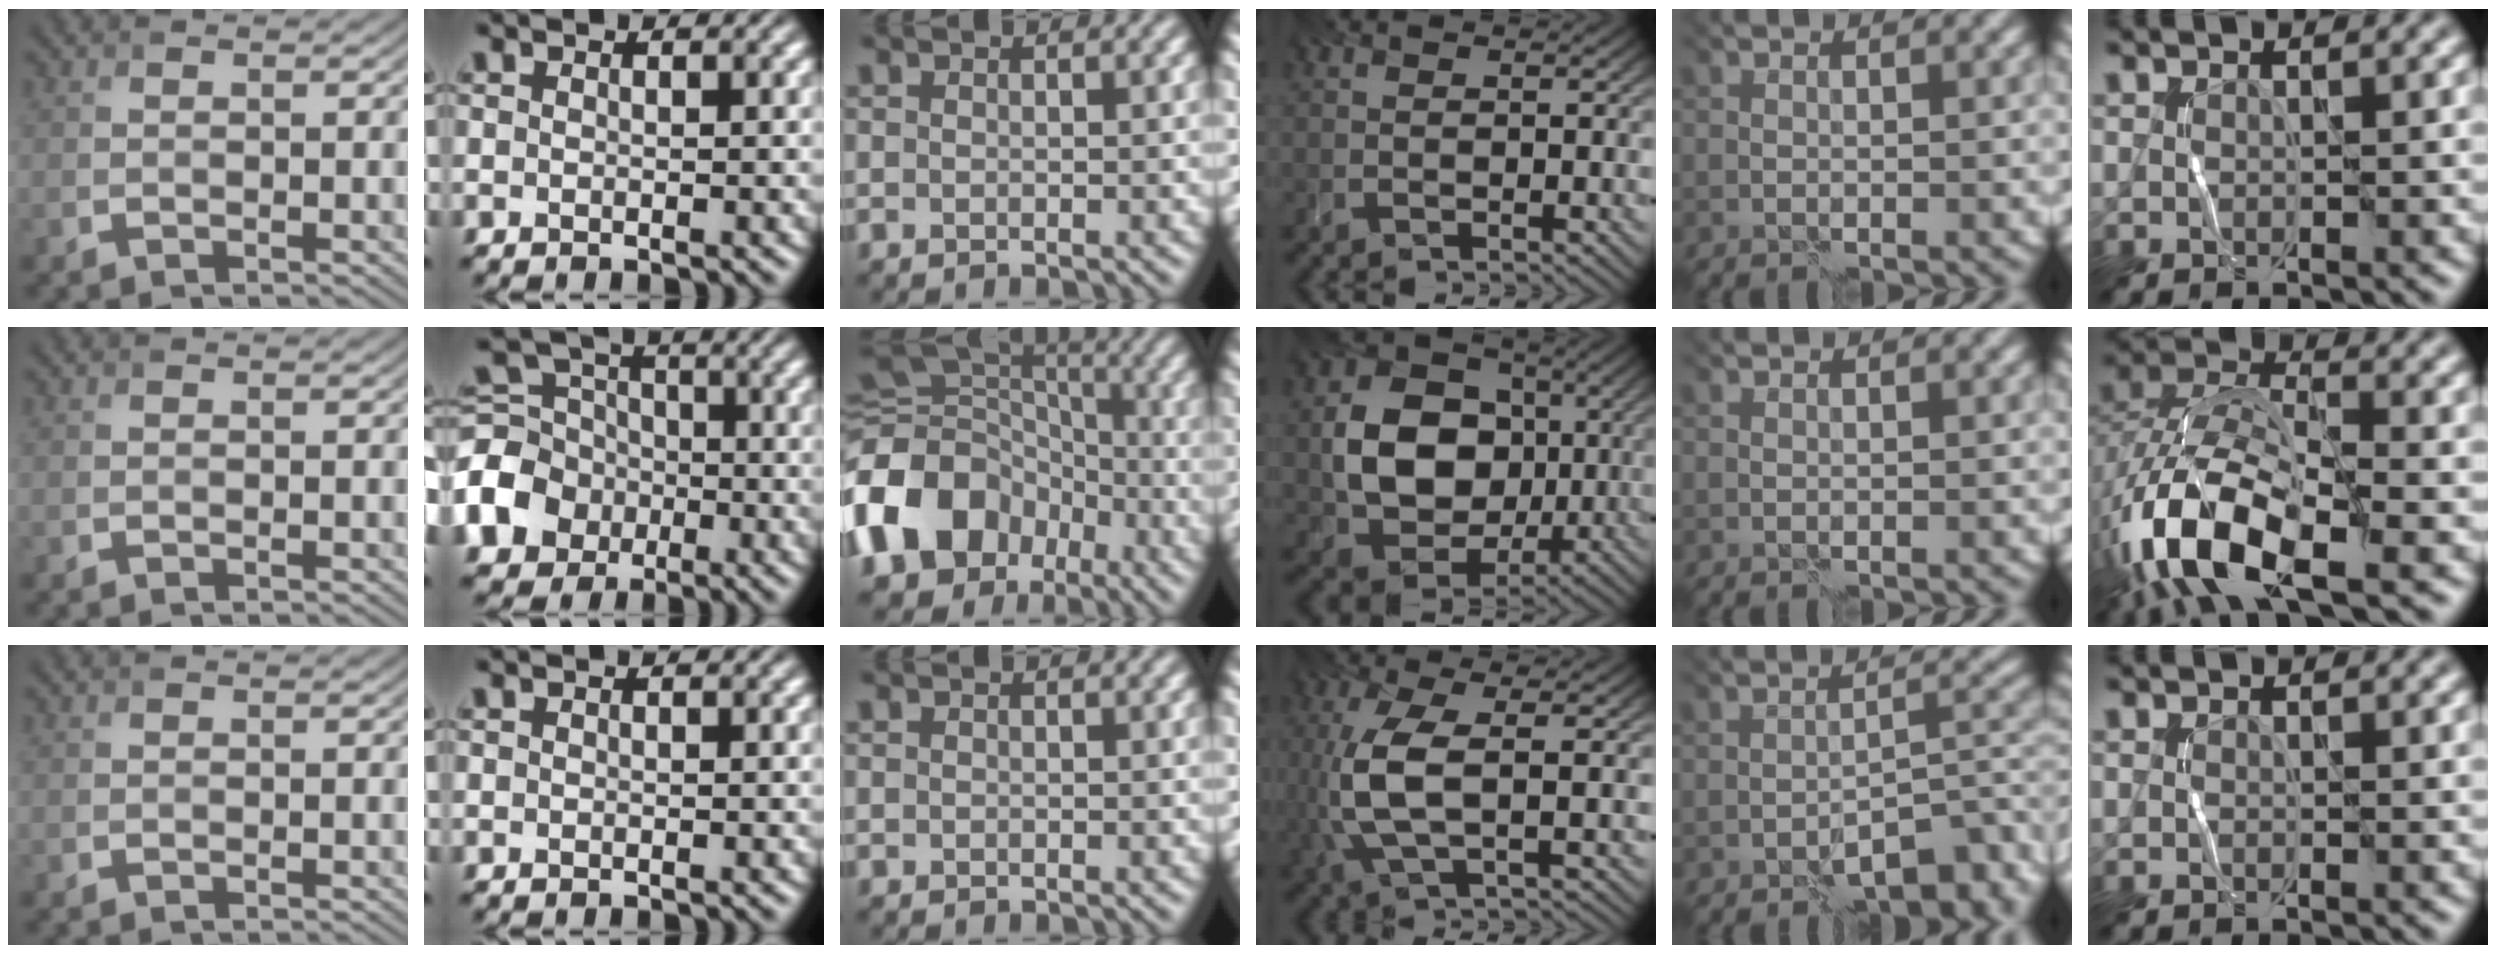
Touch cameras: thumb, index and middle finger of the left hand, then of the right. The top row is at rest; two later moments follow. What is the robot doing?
{"motion": "wrap", "object": "cellophane"}